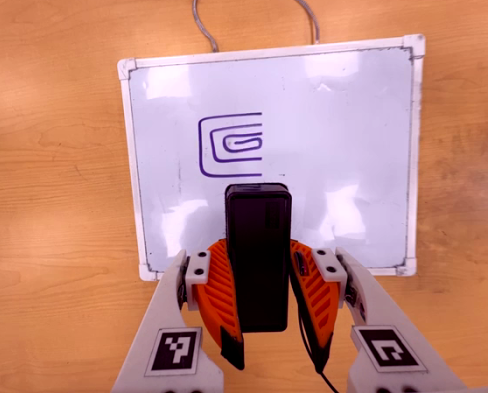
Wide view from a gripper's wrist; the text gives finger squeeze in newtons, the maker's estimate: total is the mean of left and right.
{"total": 8.1, "left": 7.0, "right": 9.3}